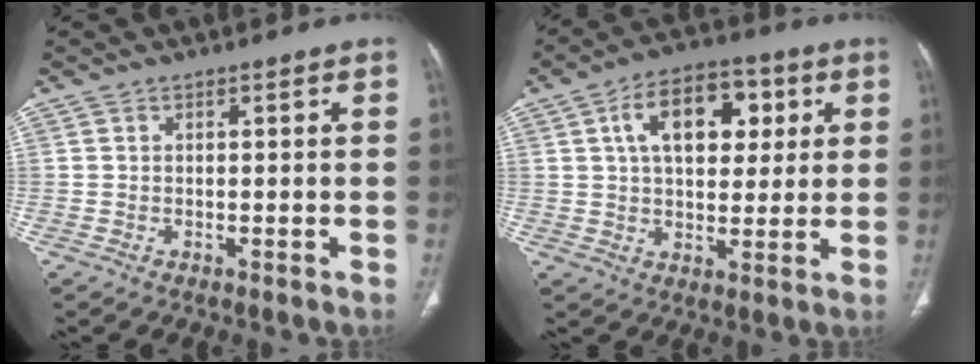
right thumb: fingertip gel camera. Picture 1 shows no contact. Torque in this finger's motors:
{"motor_torque": [0.78, 2.27, 1.17, 0.04, 0.10]}